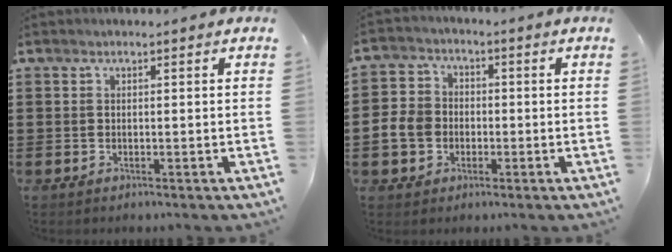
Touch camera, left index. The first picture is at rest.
{"total": 5.6, "force": [-1.3, 4.9, 2.4], "torque": [-0.075, 0.007, -0.031]}